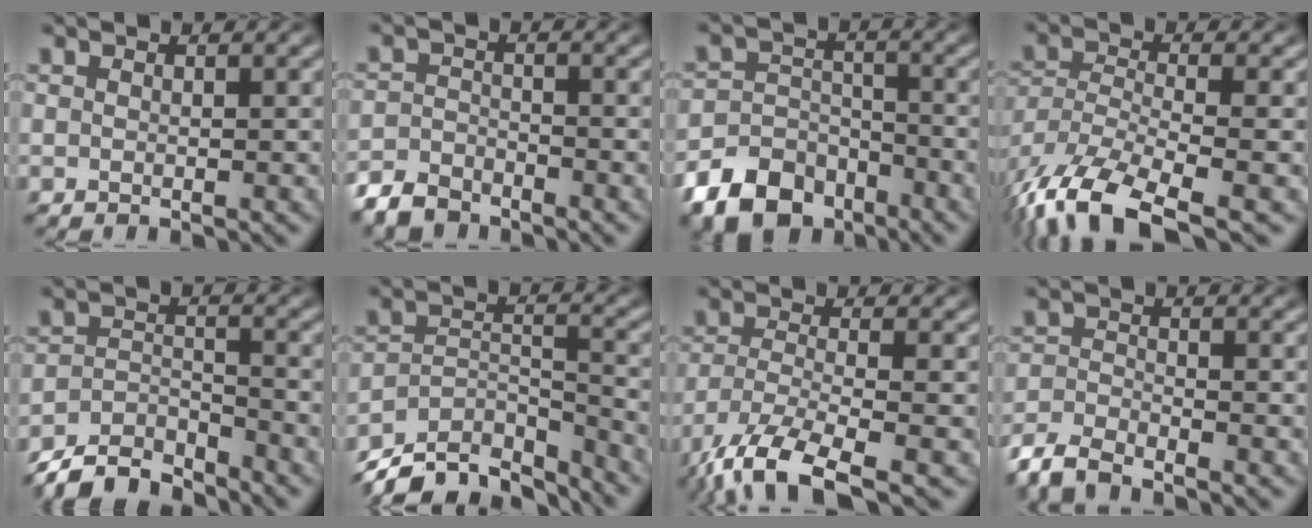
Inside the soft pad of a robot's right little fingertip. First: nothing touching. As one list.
[{"total": 4.0, "force": [-3.6, 1.6, 0.6], "torque": [-0.007, -0.013, -0.060]}, {"total": 8.7, "force": [-6.0, 5.4, 3.3], "torque": [-0.044, -0.024, -0.095]}, {"total": 9.0, "force": [-5.7, 4.5, 5.4], "torque": [-0.136, -0.061, -0.062]}, {"total": 6.1, "force": [-5.3, 2.3, 2.0], "torque": [-0.025, -0.020, -0.087]}, {"total": 10.0, "force": [-7.8, 4.5, 4.2], "torque": [-0.062, -0.032, -0.116]}, {"total": 8.1, "force": [-5.1, 3.3, 5.3], "torque": [-0.108, -0.047, -0.056]}, {"total": 3.6, "force": [-3.3, 1.1, 0.9], "torque": [-0.018, -0.009, -0.058]}]